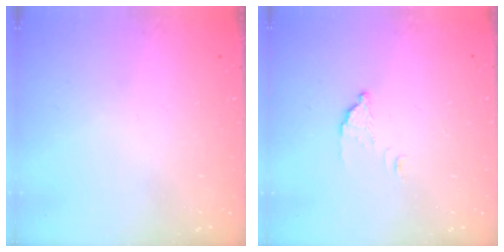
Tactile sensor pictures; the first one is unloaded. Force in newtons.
{"total": 3.0, "press": 3.0, "slide": 0.1}